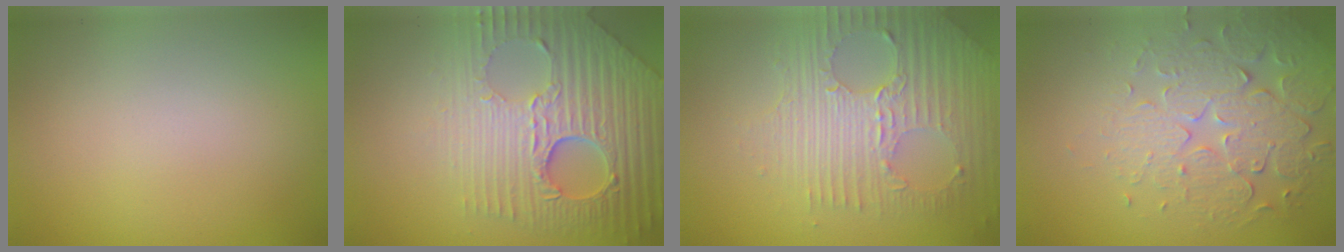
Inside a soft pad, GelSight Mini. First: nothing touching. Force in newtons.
{"total": 8.1, "press": 6.2, "slide": 5.3}
{"total": 6.5, "press": 4.5, "slide": 4.7}
{"total": 5.1, "press": 4.5, "slide": 2.5}